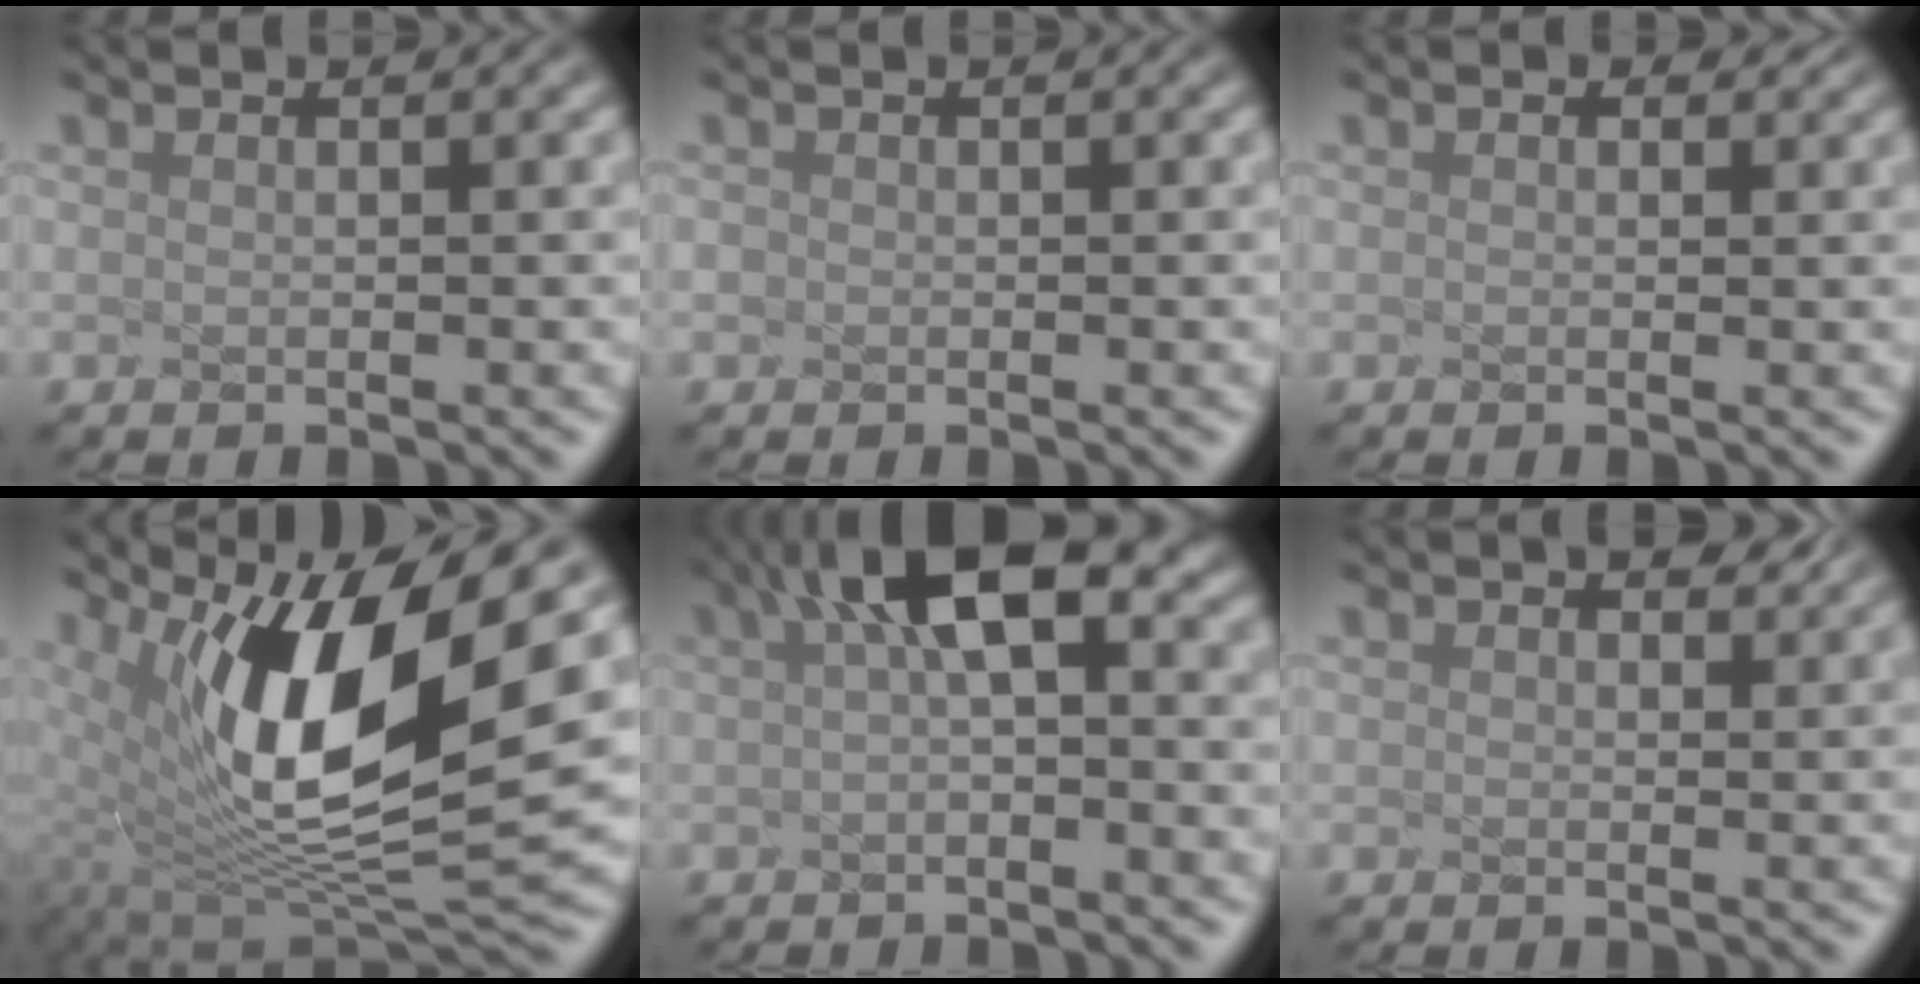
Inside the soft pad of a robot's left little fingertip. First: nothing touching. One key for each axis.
{"total": 1.3, "fx": -0.7, "fy": -0.6, "fz": -0.9, "tx": 0.002, "ty": -0.013, "tz": 0.008}
{"total": 0.6, "fx": 0.5, "fy": 0.2, "fz": -0.1, "tx": -0.006, "ty": 0.004, "tz": 0.011}
{"total": 10.9, "fx": 2.3, "fy": 3.6, "fz": 10.1, "tx": -0.204, "ty": -0.035, "tz": 0.095}
{"total": 4.0, "fx": -0.3, "fy": 0.4, "fz": 4.0, "tx": -0.087, "ty": 0.007, "tz": 0.031}
{"total": 1.1, "fx": 1.0, "fy": 0.1, "fz": 0.5, "tx": -0.012, "ty": -0.002, "tz": 0.023}